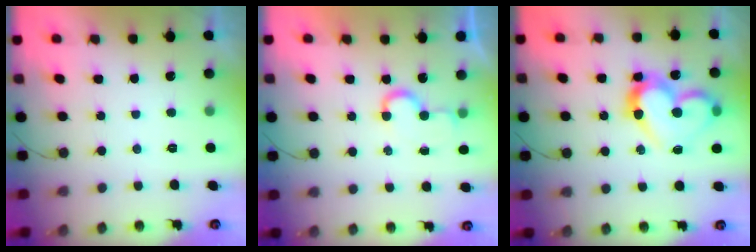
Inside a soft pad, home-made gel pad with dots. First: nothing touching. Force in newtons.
{"total": 4.3, "press": 4.3, "slide": 0.3}
{"total": 16.2, "press": 16.0, "slide": 2.1}